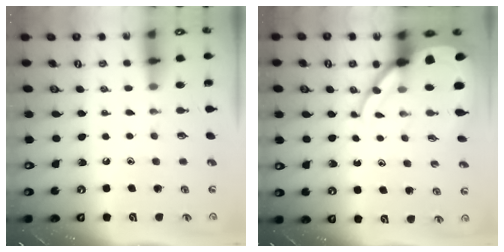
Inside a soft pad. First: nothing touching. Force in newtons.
{"total": 10.3, "press": 10.3, "slide": 0.9}